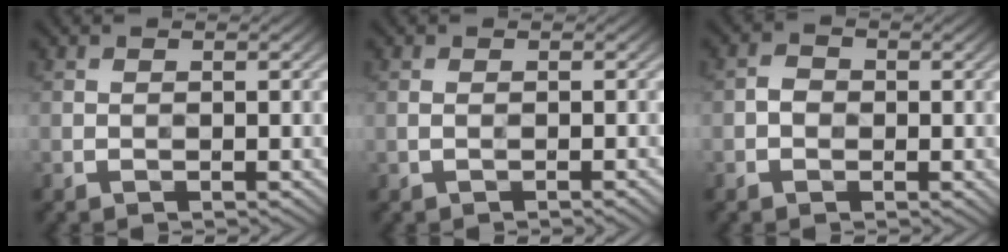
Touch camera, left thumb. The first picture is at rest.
{"total": 0.9, "force": [-0.3, 0.1, 0.8], "torque": [-0.017, 0.001, -0.007]}
{"total": 1.7, "force": [-0.4, 1.4, 0.9], "torque": [-0.018, -0.001, -0.013]}